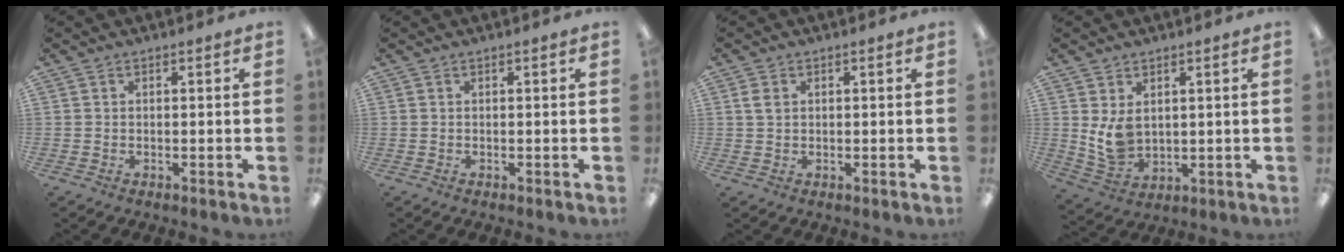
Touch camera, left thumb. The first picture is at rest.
{"total": 0.0}
{"total": 2.4, "force": [0.7, 1.6, 1.6], "torque": [-0.026, 0.003, 0.010]}
{"total": 7.1, "force": [2.2, 5.0, 4.6], "torque": [-0.103, -0.012, 0.039]}